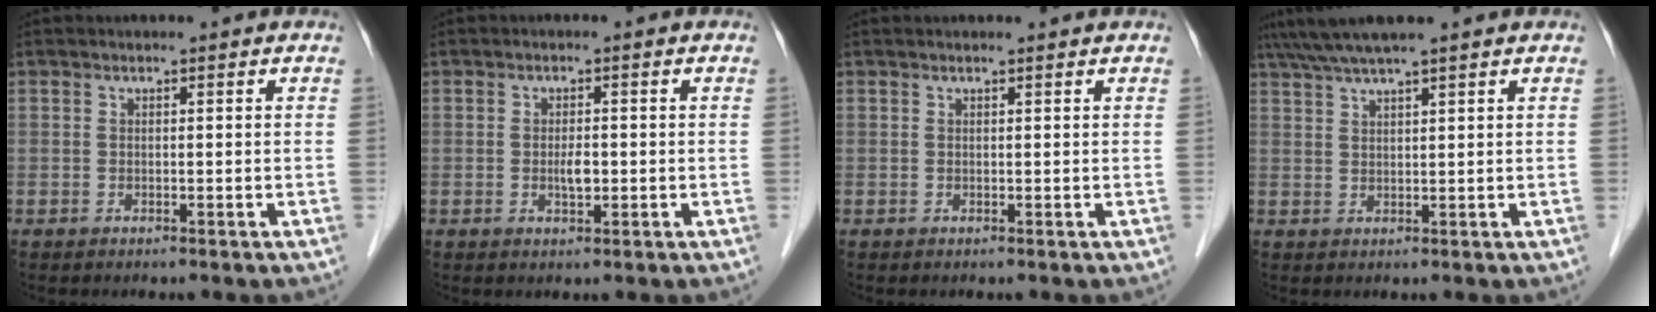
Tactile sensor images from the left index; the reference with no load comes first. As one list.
[{"total": 2.3, "force": [-0.4, 0.8, 2.1], "torque": [-0.039, 0.000, -0.004]}, {"total": 0.8, "force": [0.8, 0.0, 0.2], "torque": [-0.008, 0.005, 0.010]}, {"total": 5.6, "force": [4.7, -0.9, 2.9], "torque": [-0.053, 0.034, 0.088]}]